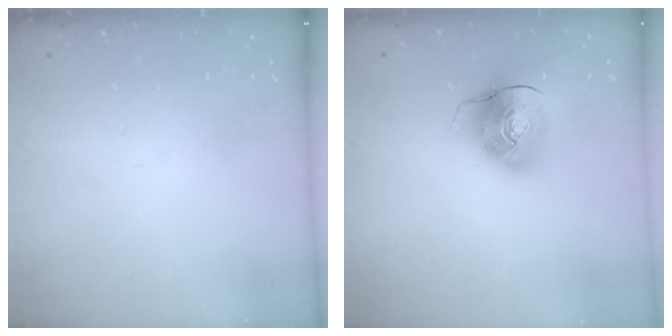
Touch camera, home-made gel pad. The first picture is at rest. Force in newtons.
{"total": 10.6, "press": 10.5, "slide": 1.8}